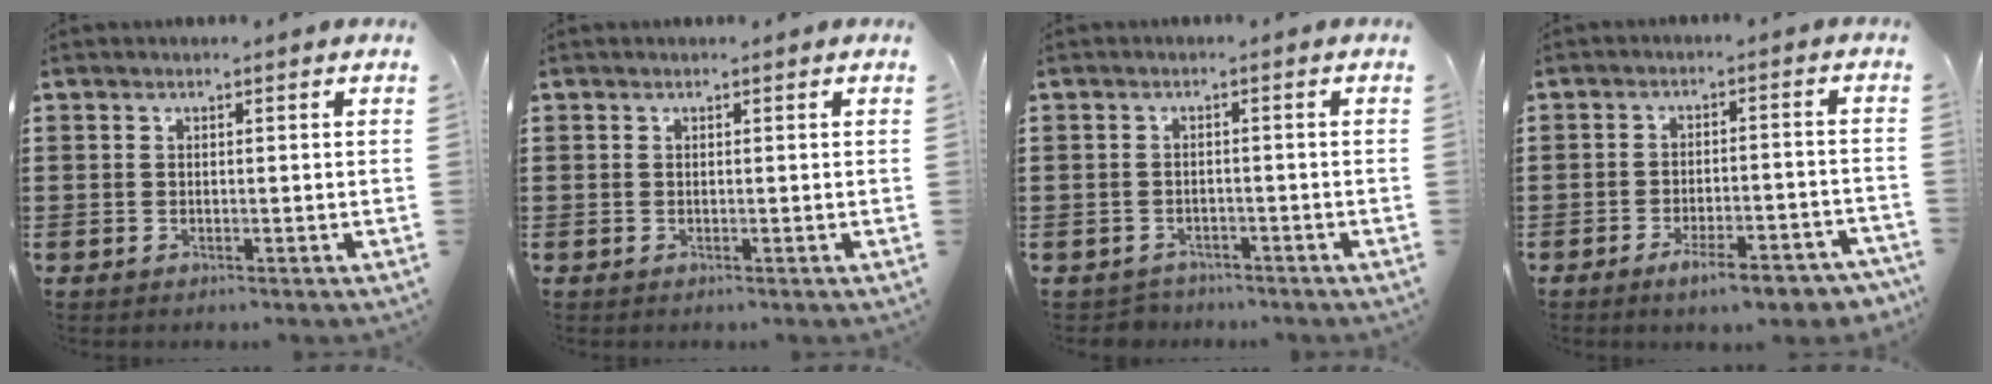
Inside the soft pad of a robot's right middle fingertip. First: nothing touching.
{"total": 0.0}
{"total": 1.6, "force": [-1.5, 0.5, -0.2], "torque": [-0.004, 0.002, -0.036]}
{"total": 6.5, "force": [-4.9, 1.0, 4.3], "torque": [-0.066, -0.003, -0.085]}